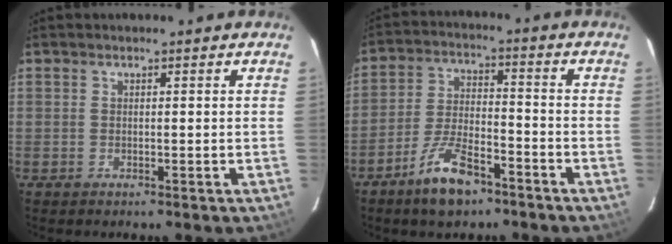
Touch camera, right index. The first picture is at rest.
{"total": 10.7, "force": [-7.5, 3.8, 6.7], "torque": [-0.139, 0.005, -0.132]}